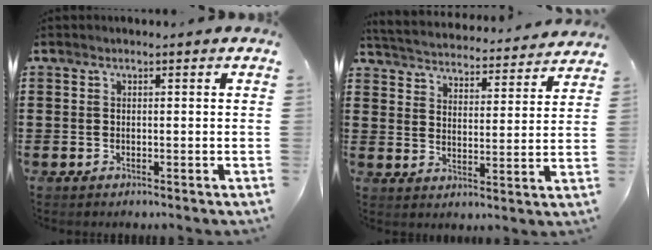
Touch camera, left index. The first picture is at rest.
{"total": 3.9, "force": [3.9, -0.2, -0.2], "torque": [-0.022, -0.035, 0.061]}